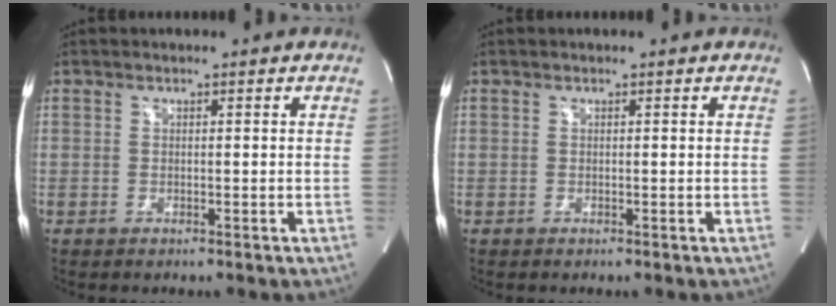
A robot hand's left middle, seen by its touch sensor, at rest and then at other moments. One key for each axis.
{"total": 0.0}